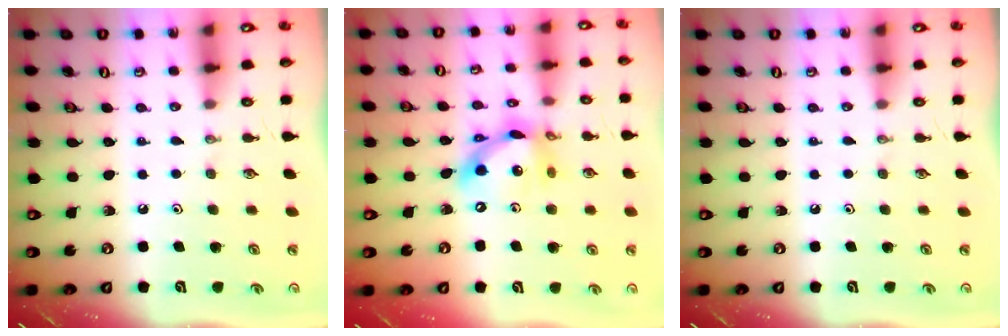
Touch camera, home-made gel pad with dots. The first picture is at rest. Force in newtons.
{"total": 14.6, "press": 14.6, "slide": 1.0}
{"total": 0.0}